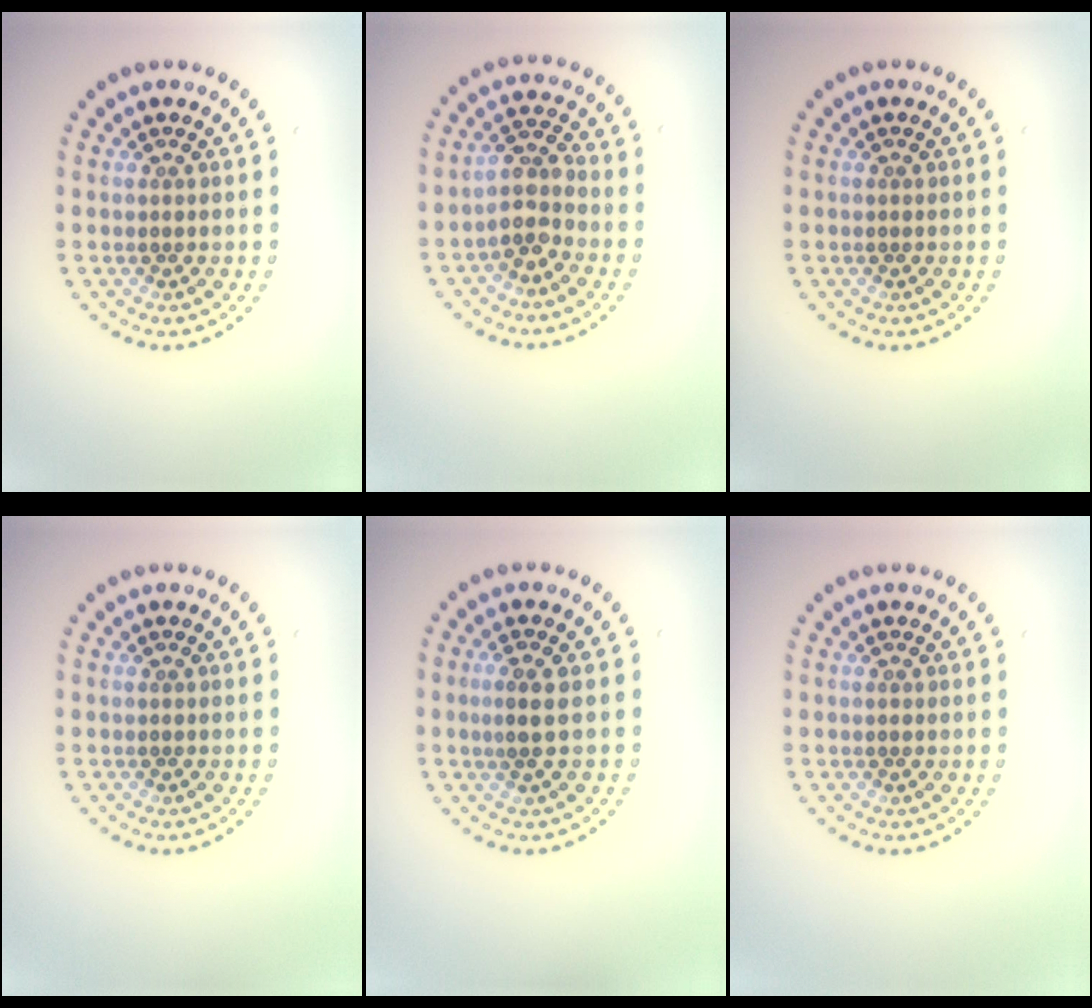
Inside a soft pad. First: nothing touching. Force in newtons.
{"total": 3.1, "press": 2.5, "slide": 1.8}
{"total": 0.0}
{"total": 0.0}
{"total": 2.0, "press": 1.8, "slide": 1.0}
{"total": 0.5, "press": 0.4, "slide": 0.3}